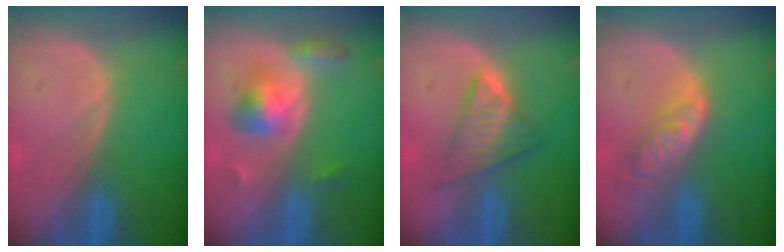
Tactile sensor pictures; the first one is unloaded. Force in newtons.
{"total": 5.5, "press": 5.5, "slide": 0.2}
{"total": 6.0, "press": 5.9, "slide": 0.6}
{"total": 6.2, "press": 5.5, "slide": 3.0}